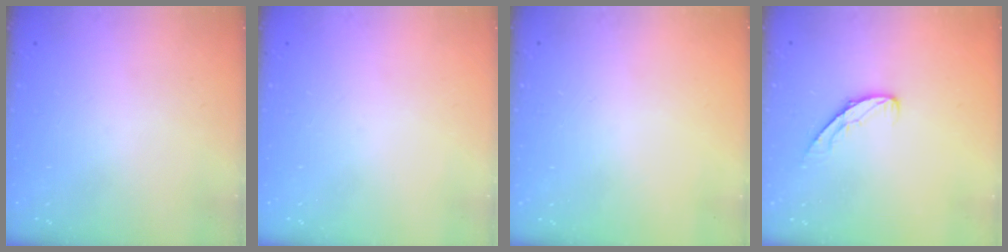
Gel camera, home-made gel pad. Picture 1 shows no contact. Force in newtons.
{"total": 0.0}
{"total": 0.0}
{"total": 5.2, "press": 5.2, "slide": 0.3}